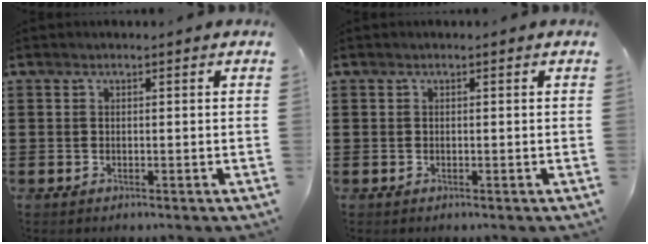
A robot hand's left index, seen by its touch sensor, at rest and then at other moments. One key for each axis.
{"total": 0.0}